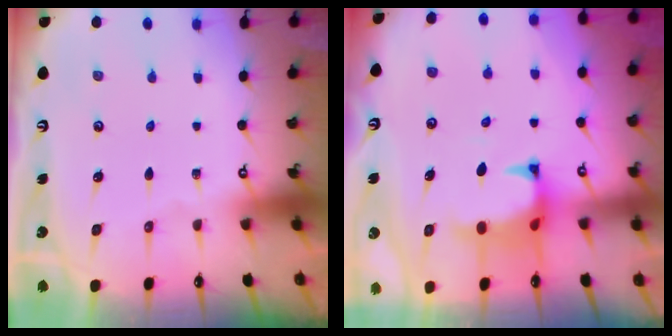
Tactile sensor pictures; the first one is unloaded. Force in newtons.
{"total": 1.0, "press": 0.1, "slide": 1.0}